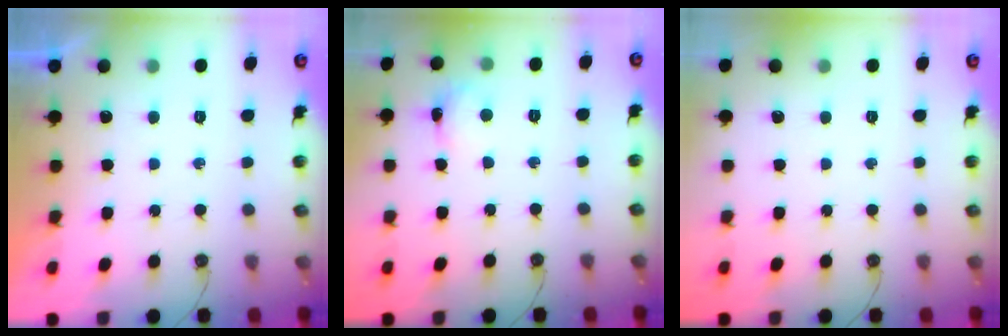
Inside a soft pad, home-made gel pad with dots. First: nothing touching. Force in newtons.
{"total": 4.3, "press": 4.3, "slide": 0.1}
{"total": 0.0}